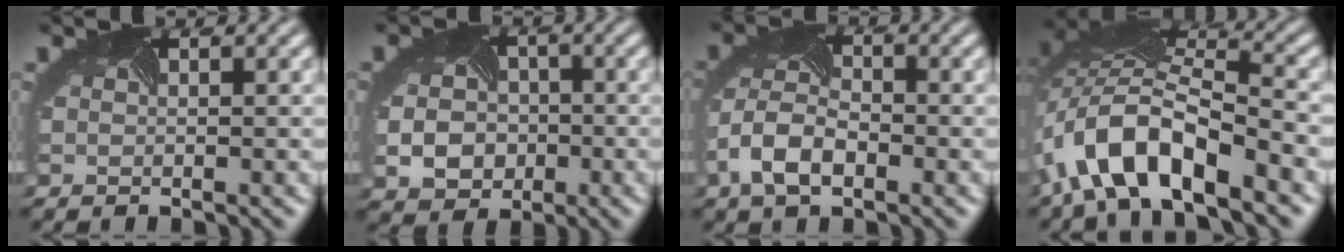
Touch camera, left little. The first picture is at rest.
{"total": 4.3, "force": [-1.1, 3.8, 1.7], "torque": [-0.036, -0.005, -0.019]}
{"total": 4.8, "force": [-2.3, 2.8, 3.1], "torque": [-0.075, 0.005, -0.055]}
{"total": 10.4, "force": [-5.2, 4.4, 7.8], "torque": [-0.153, 0.015, -0.104]}